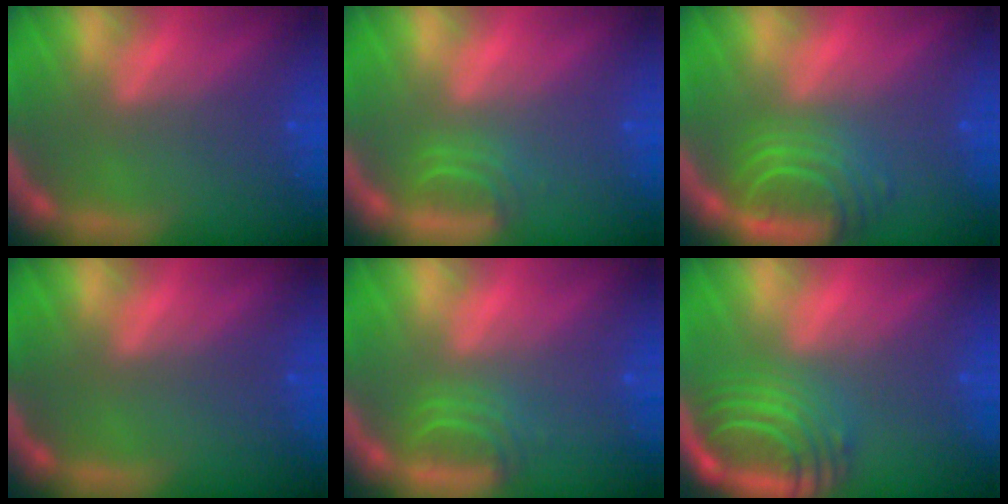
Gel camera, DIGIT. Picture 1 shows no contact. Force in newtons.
{"total": 1.9}
{"total": 5.5}
{"total": 0.0}
{"total": 2.5}
{"total": 7.5}